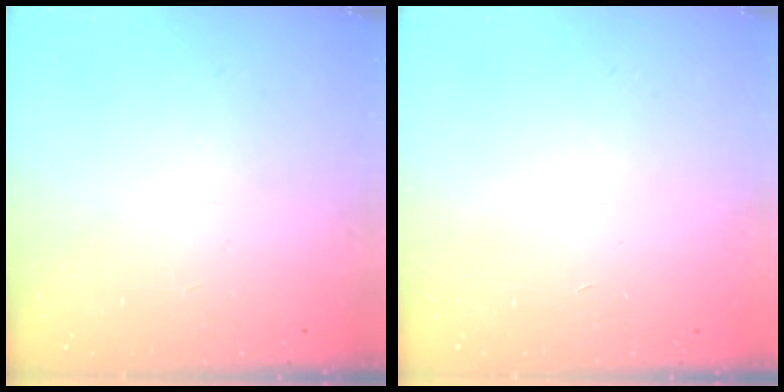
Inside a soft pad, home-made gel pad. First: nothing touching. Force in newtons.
{"total": 1.7, "press": 1.7, "slide": 0.1}